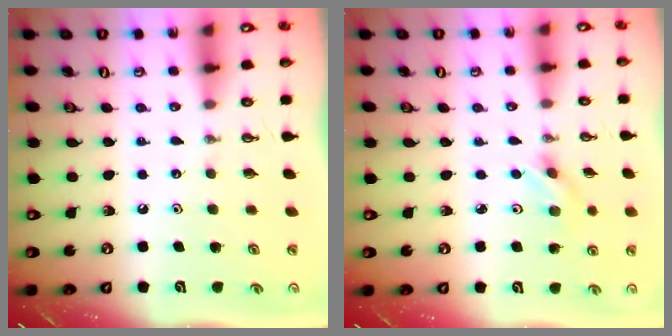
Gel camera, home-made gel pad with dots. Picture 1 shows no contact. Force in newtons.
{"total": 2.3, "press": 2.1, "slide": 0.8}